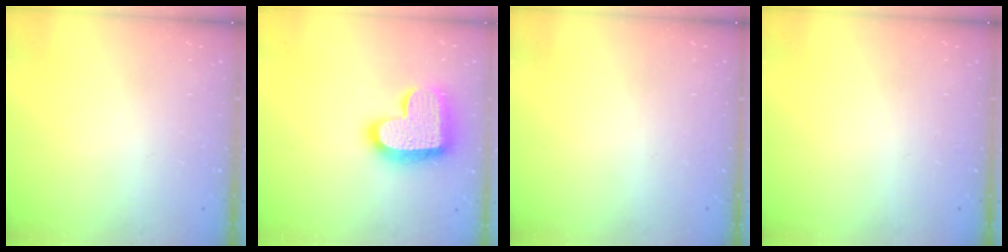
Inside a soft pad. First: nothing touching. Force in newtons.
{"total": 19.5, "press": 19.5, "slide": 1.4}
{"total": 0.0}
{"total": 0.0}